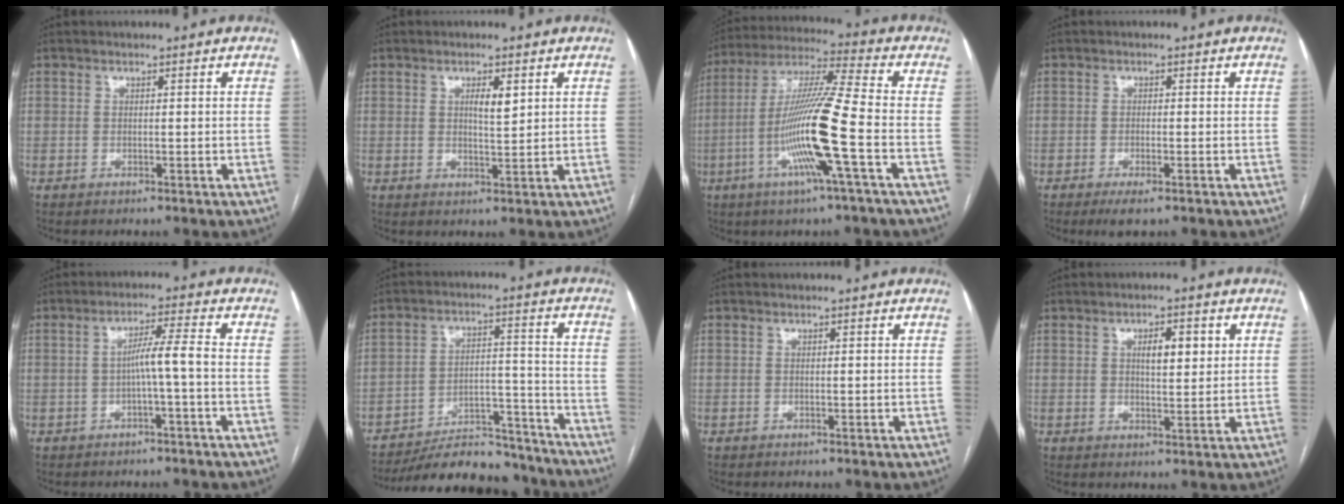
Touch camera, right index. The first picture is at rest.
{"total": 2.9, "force": [1.1, 0.6, 2.6], "torque": [-0.044, -0.003, 0.018]}
{"total": 15.2, "force": [-4.3, -1.0, 14.5], "torque": [-0.288, -0.007, -0.092]}
{"total": 2.8, "force": [-1.8, 0.6, 2.1], "torque": [-0.036, -0.004, -0.028]}
{"total": 4.4, "force": [-1.0, -0.6, 4.2], "torque": [-0.072, 0.012, -0.015]}
{"total": 16.3, "force": [-15.3, 4.2, 3.8], "torque": [-0.054, 0.029, -0.223]}
{"total": 0.0}
{"total": 4.6, "force": [1.5, 1.4, 4.1], "torque": [-0.066, 0.003, 0.024]}